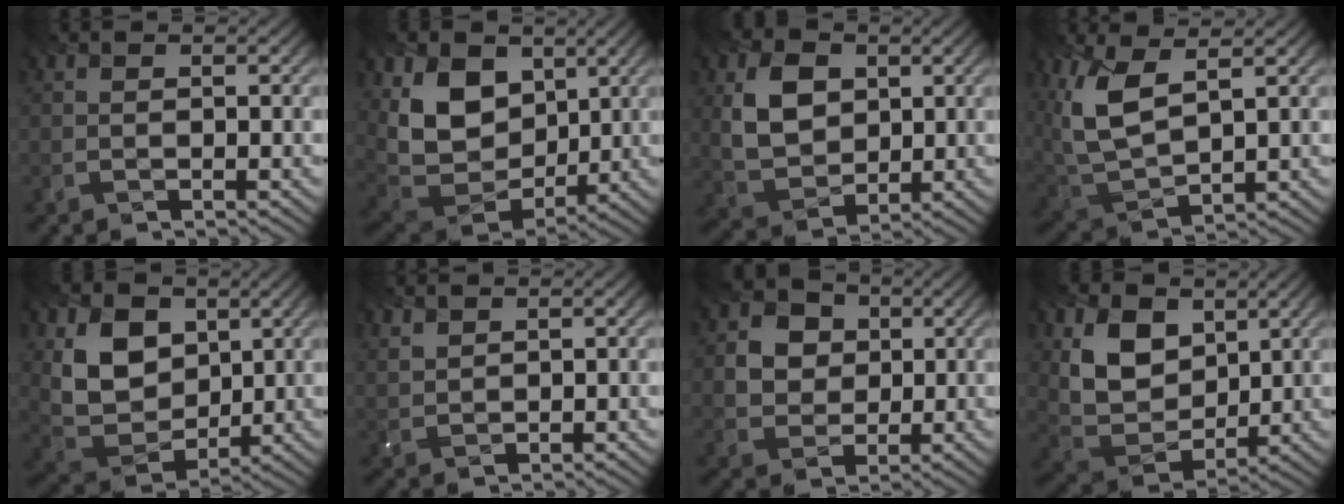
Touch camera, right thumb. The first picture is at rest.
{"total": 11.3, "force": [2.9, 8.3, 7.1], "torque": [-0.179, -0.001, 0.049]}
{"total": 7.8, "force": [1.1, 6.0, 4.8], "torque": [-0.120, -0.003, 0.018]}
{"total": 9.3, "force": [3.2, 4.7, 7.4], "torque": [-0.196, -0.001, 0.067]}
{"total": 9.9, "force": [2.5, 7.5, 6.1], "torque": [-0.159, -0.006, 0.039]}
{"total": 2.0, "force": [1.6, 1.0, 0.7], "torque": [-0.022, 0.004, 0.037]}
{"total": 6.8, "force": [1.2, 6.0, 3.0], "torque": [-0.102, 0.004, 0.013]}
{"total": 9.6, "force": [3.1, 6.9, 5.9], "torque": [-0.156, -0.006, 0.052]}